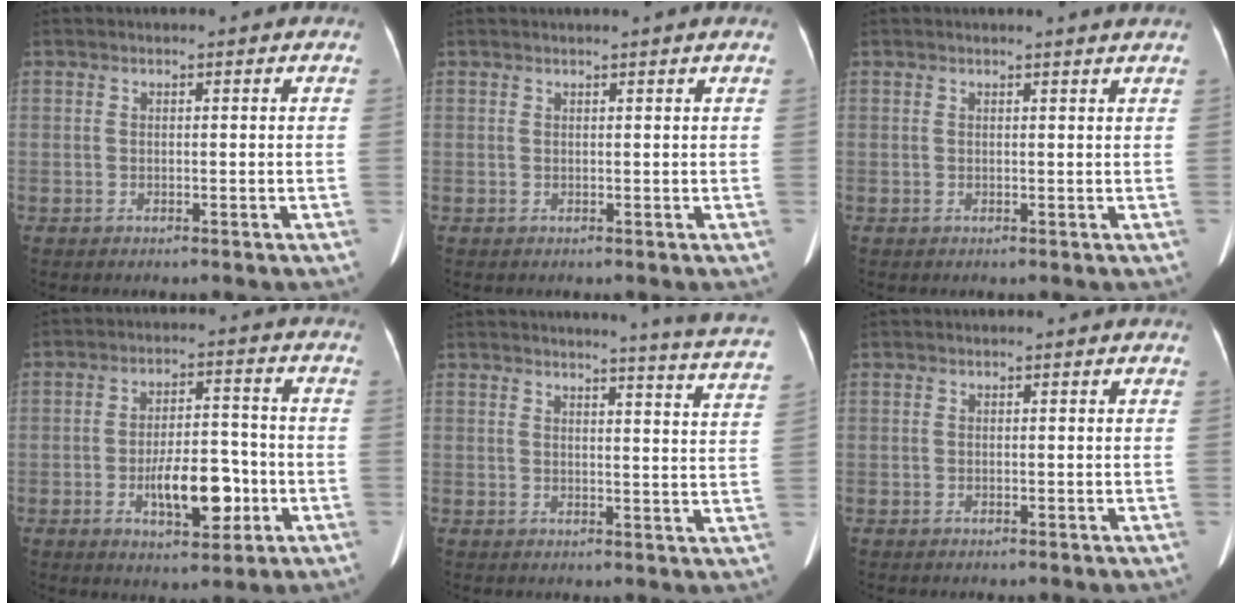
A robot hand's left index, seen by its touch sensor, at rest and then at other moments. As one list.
[{"total": 1.5, "force": [1.2, -0.4, 0.7], "torque": [-0.016, 0.006, 0.026]}, {"total": 2.0, "force": [1.8, -0.5, 0.6], "torque": [-0.019, -0.006, 0.019]}, {"total": 9.5, "force": [-3.3, 3.8, 8.0], "torque": [-0.134, 0.009, -0.053]}, {"total": 11.9, "force": [11.0, -1.8, 4.1], "torque": [-0.051, -0.074, 0.105]}, {"total": 0.0}]